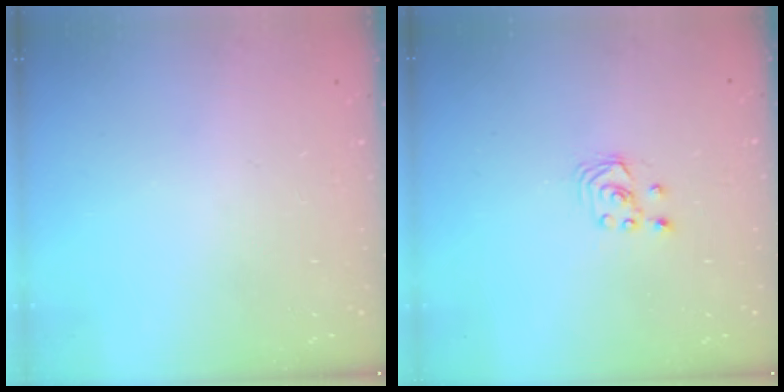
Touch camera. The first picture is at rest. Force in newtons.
{"total": 1.8, "press": 1.8, "slide": 0.2}